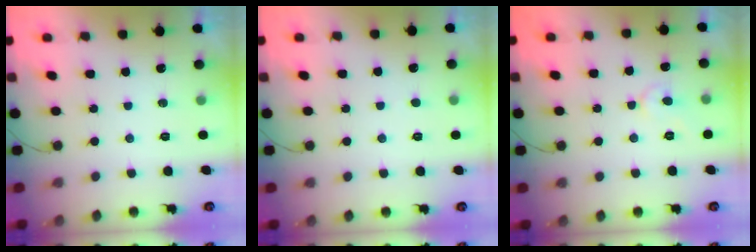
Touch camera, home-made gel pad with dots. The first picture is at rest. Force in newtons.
{"total": 2.5, "press": 2.4, "slide": 0.3}
{"total": 5.0, "press": 5.0, "slide": 0.5}